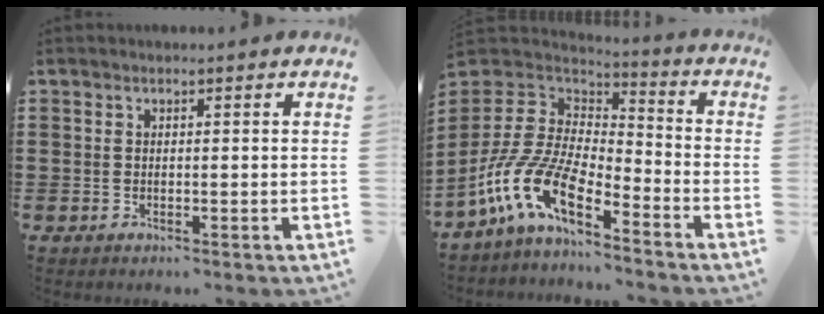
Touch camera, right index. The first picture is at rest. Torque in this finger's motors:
{"motor_torque": [1.02, 1.12, 0.54, 0.21]}